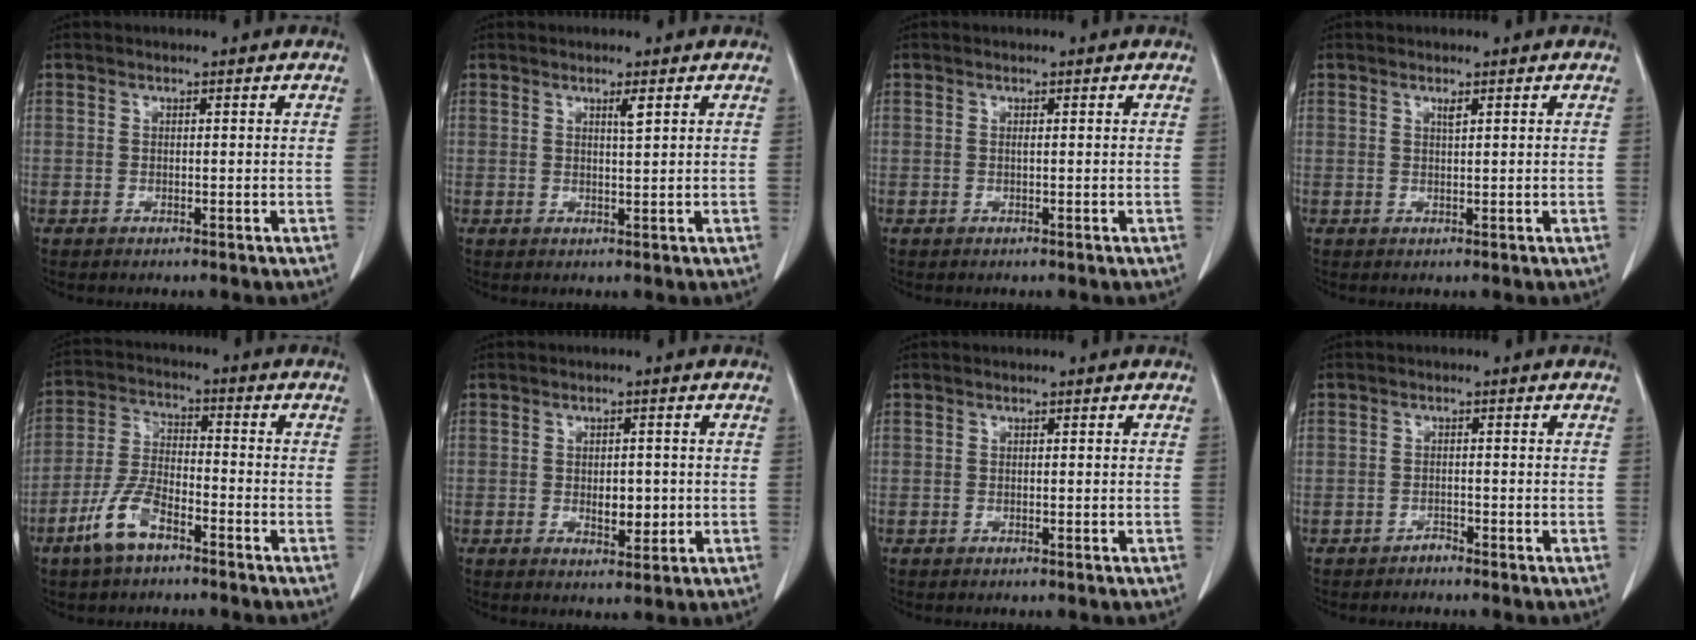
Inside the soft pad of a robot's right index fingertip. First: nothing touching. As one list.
[{"total": 1.4, "force": [0.8, -0.1, 1.2], "torque": [-0.023, -0.005, 0.013]}, {"total": 0.0}, {"total": 0.7, "force": [0.5, 0.0, 0.6], "torque": [-0.012, -0.003, 0.009]}, {"total": 8.2, "force": [-5.1, 3.0, 5.6], "torque": [-0.133, -0.001, -0.102]}, {"total": 3.7, "force": [-0.4, 2.0, 3.1], "torque": [-0.045, -0.001, 0.002]}, {"total": 0.0}, {"total": 1.0, "force": [-0.9, 0.4, -0.1], "torque": [0.003, 0.001, -0.020]}]